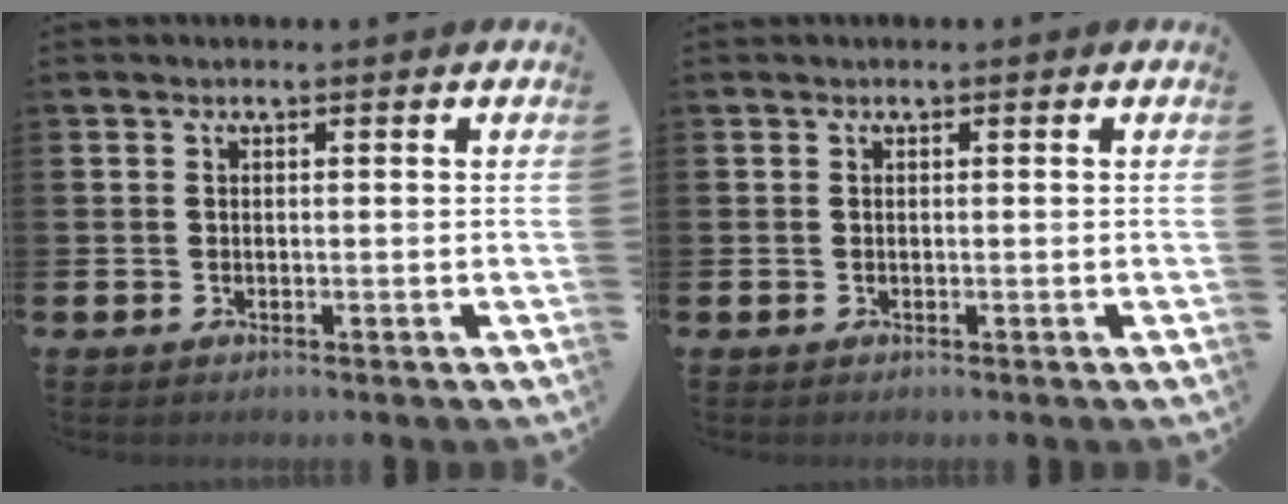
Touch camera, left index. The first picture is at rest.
{"total": 0.0}